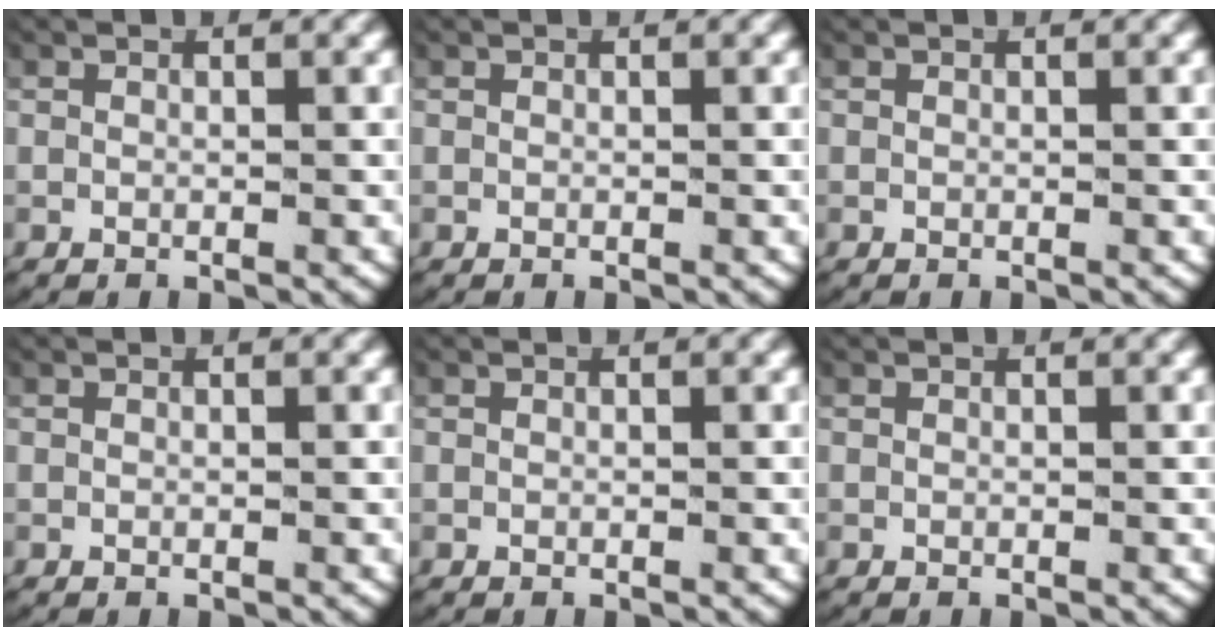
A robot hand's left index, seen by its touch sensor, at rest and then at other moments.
{"total": 0.0}
{"total": 0.0}
{"total": 0.0}
{"total": 0.0}
{"total": 0.0}